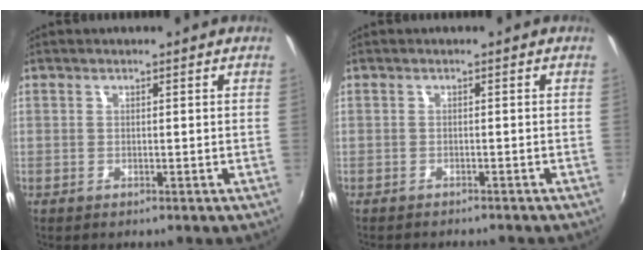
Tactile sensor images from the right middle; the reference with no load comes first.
{"total": 3.5, "force": [-3.3, 0.6, 1.2], "torque": [-0.029, -0.014, -0.050]}